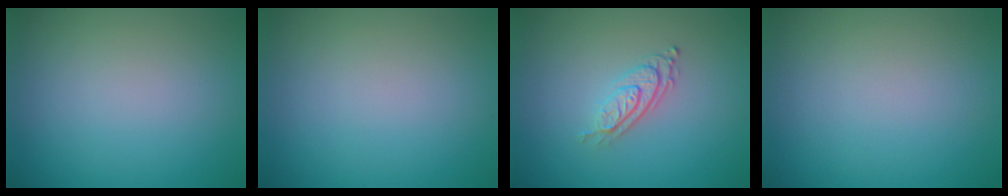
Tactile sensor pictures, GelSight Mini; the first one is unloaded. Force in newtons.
{"total": 0.0}
{"total": 2.7, "press": 2.0, "slide": 1.9}
{"total": 0.0}